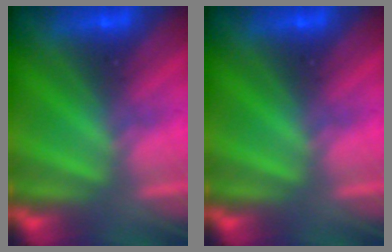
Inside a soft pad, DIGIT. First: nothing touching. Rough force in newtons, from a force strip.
{"total": 0.0}